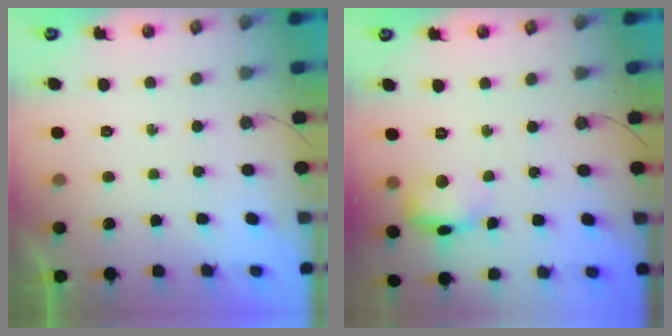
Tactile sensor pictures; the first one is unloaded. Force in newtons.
{"total": 13.1, "press": 8.6, "slide": 9.9}